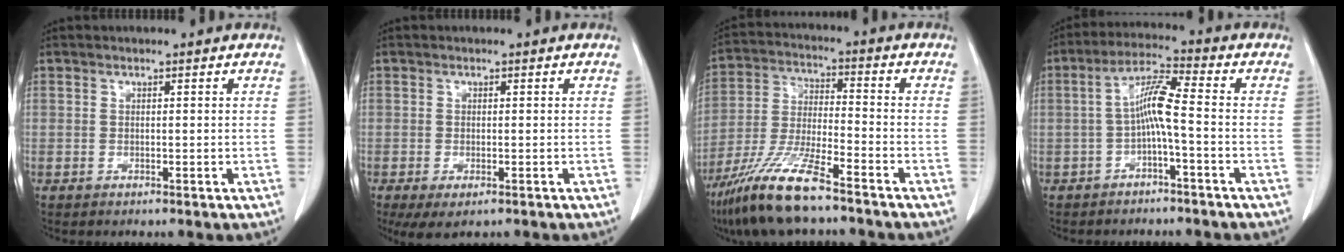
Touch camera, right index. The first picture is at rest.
{"total": 4.3, "force": [-2.7, 1.6, 3.0], "torque": [-0.048, -0.012, -0.040]}
{"total": 12.8, "force": [-9.3, 1.3, 8.7], "torque": [-0.182, -0.027, -0.174]}
{"total": 6.3, "force": [-1.1, 0.2, 6.2], "torque": [-0.120, 0.019, -0.022]}